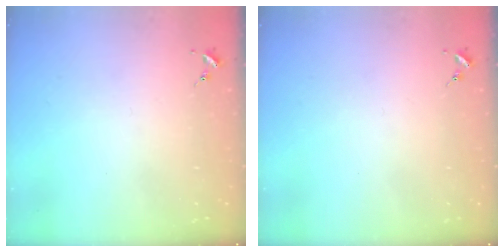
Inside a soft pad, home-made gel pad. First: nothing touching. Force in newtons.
{"total": 0.0}